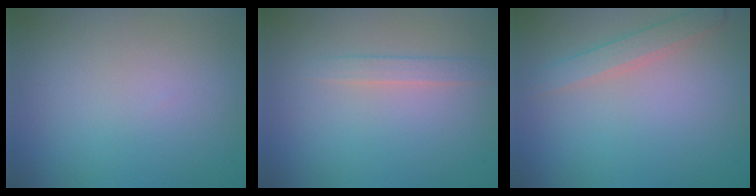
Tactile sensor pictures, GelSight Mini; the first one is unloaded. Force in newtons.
{"total": 1.3, "press": 1.3, "slide": 0.1}
{"total": 2.1, "press": 2.1, "slide": 0.1}